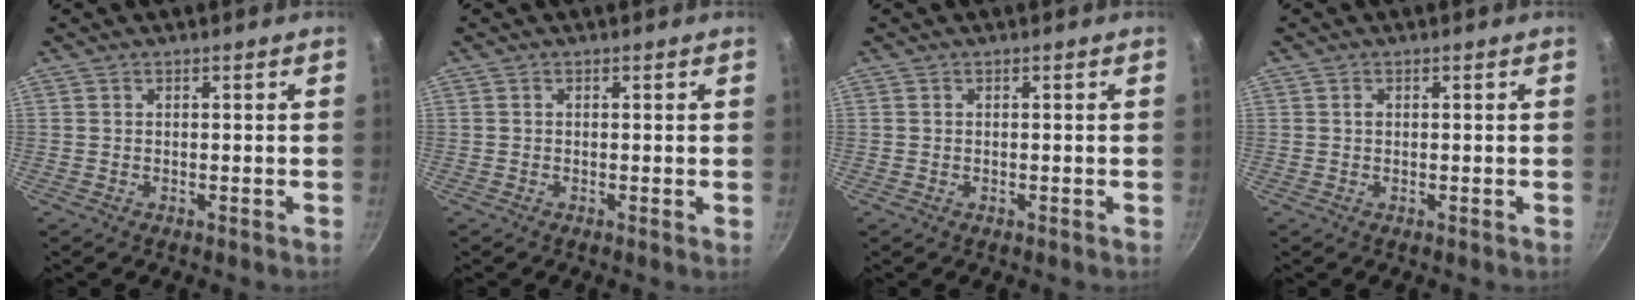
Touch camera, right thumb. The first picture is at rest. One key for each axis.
{"total": 0.0}
{"total": 0.0}
{"total": 0.6, "fx": 0.1, "fy": 0.5, "fz": 0.4, "tx": -0.006, "ty": 0.004, "tz": 0.002}